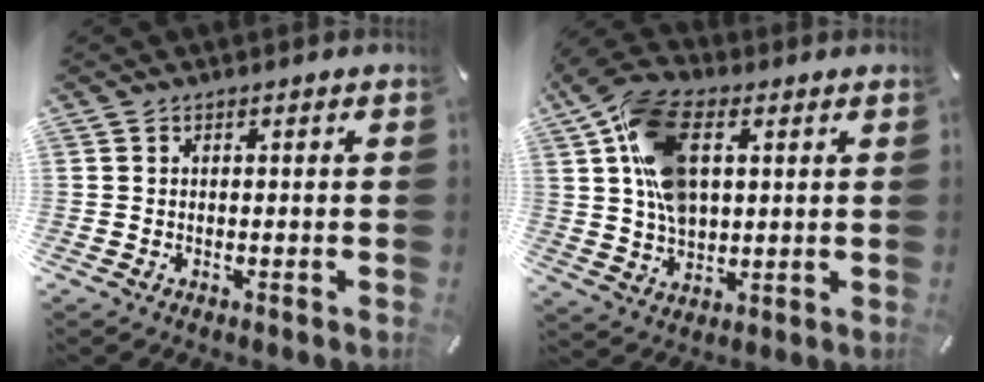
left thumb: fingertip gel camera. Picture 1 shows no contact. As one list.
[{"total": 15.6, "force": [4.7, 10.0, 11.1], "torque": [-0.241, 0.004, 0.088]}]